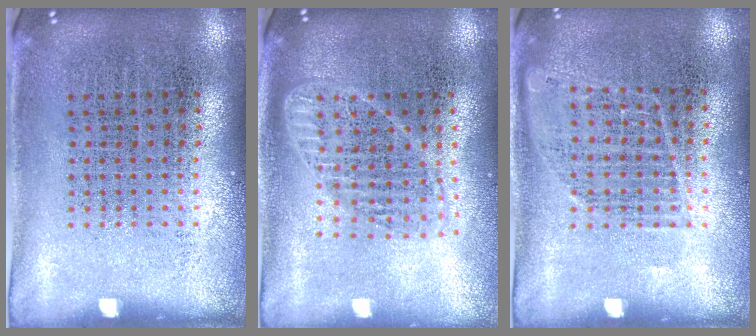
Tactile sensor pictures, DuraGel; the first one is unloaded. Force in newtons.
{"total": 1.8, "press": 1.5, "slide": 0.9}
{"total": 0.9, "press": 0.8, "slide": 0.2}